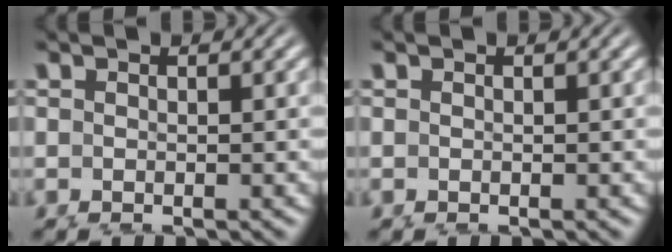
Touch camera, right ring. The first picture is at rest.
{"total": 0.0}